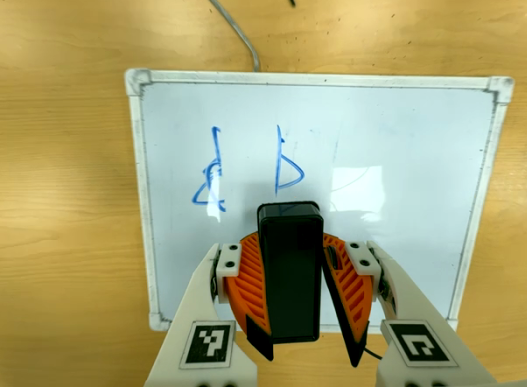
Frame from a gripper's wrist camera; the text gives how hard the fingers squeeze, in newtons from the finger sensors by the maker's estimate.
{"total": 7.4, "left": 8.1, "right": 6.7}